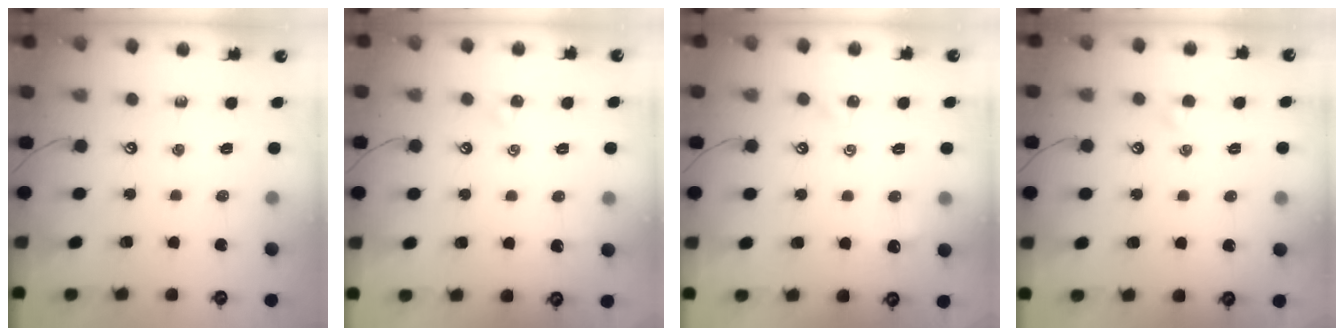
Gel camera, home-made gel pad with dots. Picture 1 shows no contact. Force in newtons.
{"total": 0.0}
{"total": 1.8, "press": 1.7, "slide": 0.5}
{"total": 0.5, "press": 0.1, "slide": 0.5}